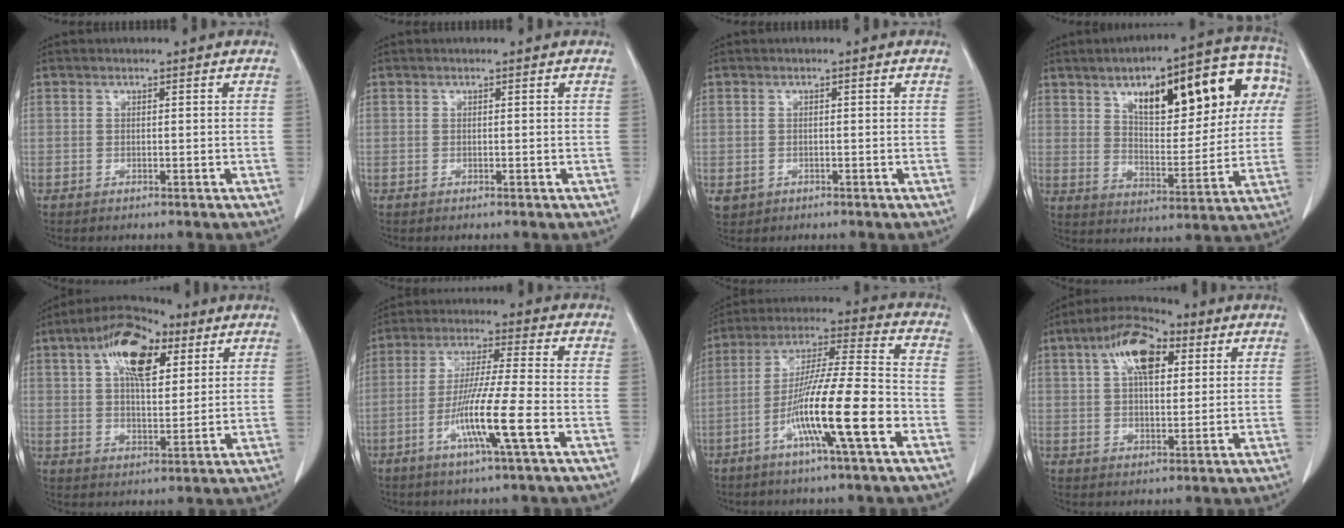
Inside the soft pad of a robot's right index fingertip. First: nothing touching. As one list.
[{"total": 0.0}, {"total": 2.0, "force": [-0.6, 1.8, 0.6], "torque": [-0.011, 0.001, -0.001]}, {"total": 21.9, "force": [8.2, 7.7, 18.8], "torque": [-0.269, 0.044, 0.121]}, {"total": 12.8, "force": [5.8, 5.5, 10.0], "torque": [-0.178, 0.025, 0.097]}, {"total": 10.6, "force": [-3.9, -0.7, 9.8], "torque": [-0.188, -0.014, -0.076]}, {"total": 15.3, "force": [-6.0, 0.1, 14.1], "torque": [-0.256, -0.007, -0.110]}, {"total": 10.4, "force": [4.2, 4.6, 8.3], "torque": [-0.157, 0.027, 0.071]}]